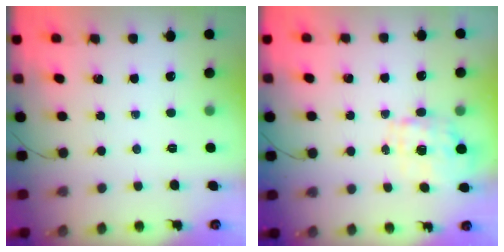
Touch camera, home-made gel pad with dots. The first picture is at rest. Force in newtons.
{"total": 7.4, "press": 7.2, "slide": 1.5}